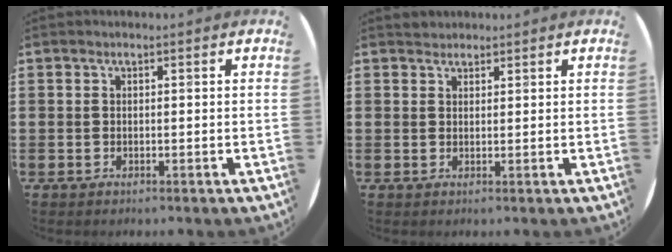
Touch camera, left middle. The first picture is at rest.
{"total": 1.3, "force": [1.2, 0.4, -0.2], "torque": [0.009, 0.000, 0.023]}